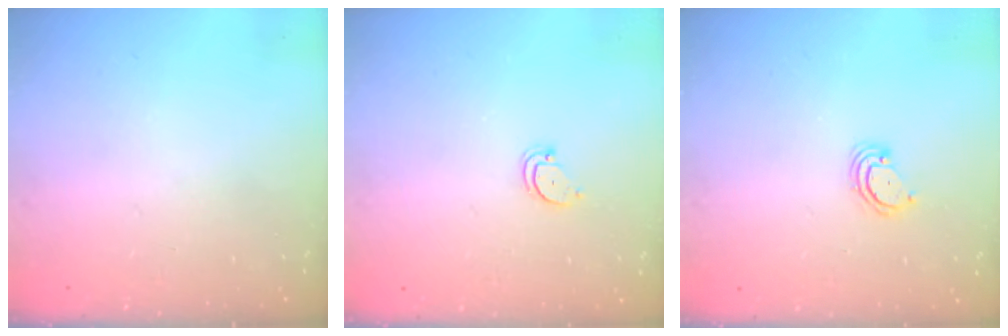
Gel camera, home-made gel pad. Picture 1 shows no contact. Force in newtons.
{"total": 2.4, "press": 2.4, "slide": 0.2}
{"total": 2.9, "press": 2.9, "slide": 0.3}